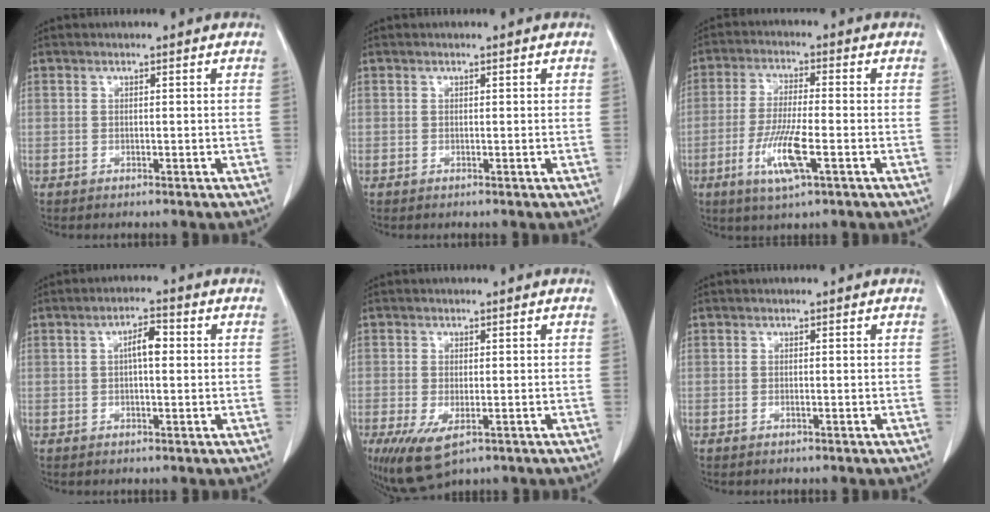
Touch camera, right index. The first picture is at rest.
{"total": 0.0}
{"total": 8.5, "force": [-3.2, 0.8, 7.9], "torque": [-0.160, -0.017, -0.060]}
{"total": 3.6, "force": [0.5, 1.1, 3.4], "torque": [-0.056, 0.010, 0.005]}
{"total": 6.4, "force": [-3.0, 2.6, 5.0], "torque": [-0.087, -0.018, -0.040]}
{"total": 0.0}